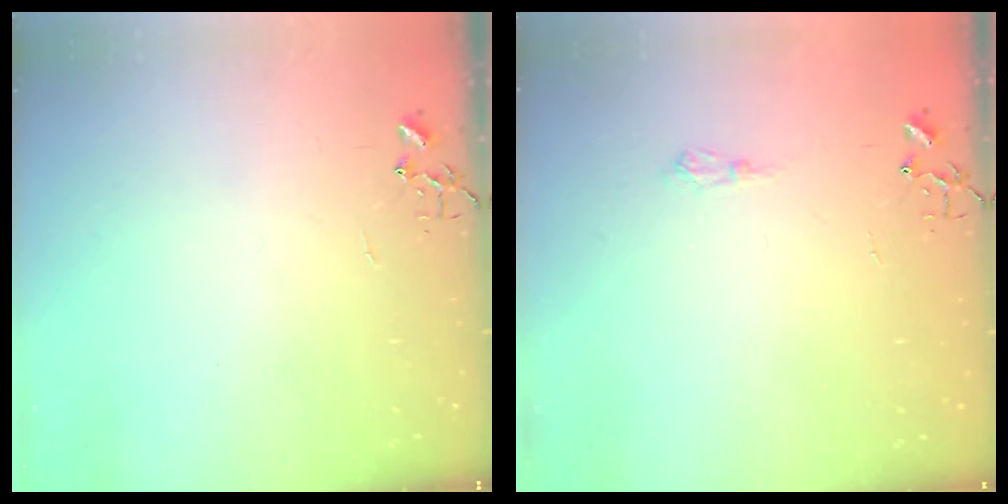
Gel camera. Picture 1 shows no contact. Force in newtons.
{"total": 5.8, "press": 5.8, "slide": 0.7}